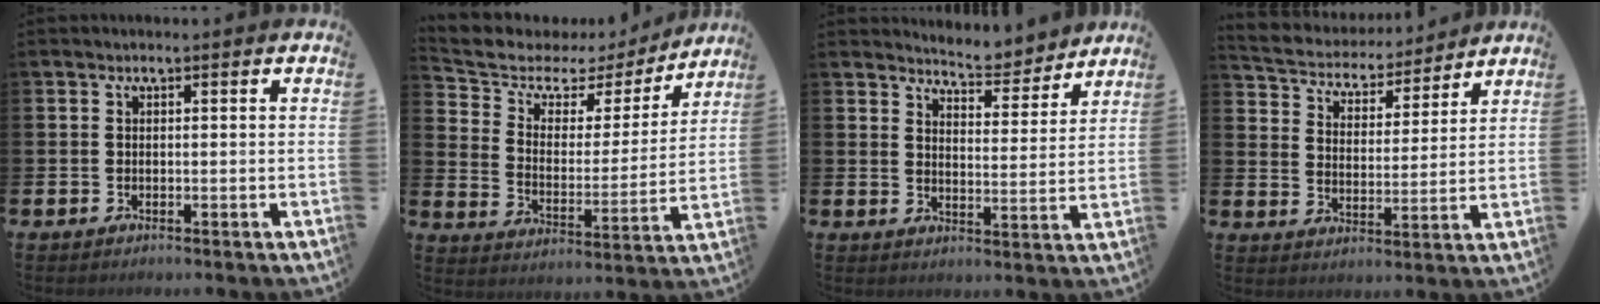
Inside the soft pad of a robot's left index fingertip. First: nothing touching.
{"total": 6.4, "force": [5.0, 3.6, 1.7], "torque": [-0.074, -0.034, 0.081]}
{"total": 6.2, "force": [6.1, 0.7, 0.3], "torque": [-0.010, -0.053, 0.107]}
{"total": 5.0, "force": [4.8, 1.6, 0.0], "torque": [-0.037, -0.042, 0.079]}